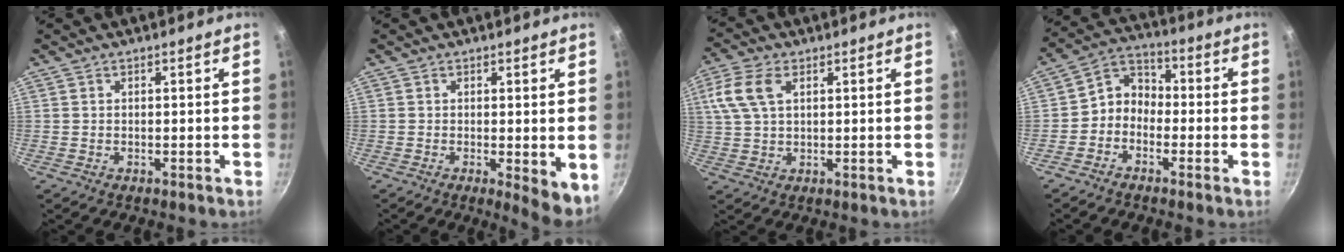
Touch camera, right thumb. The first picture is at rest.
{"total": 5.5, "force": [-0.4, 1.9, 5.1], "torque": [-0.059, -0.009, -0.003]}
{"total": 8.2, "force": [2.8, 4.8, 6.1], "torque": [-0.129, 0.011, 0.050]}
{"total": 6.4, "force": [-2.2, 5.1, 3.1], "torque": [-0.028, 0.041, -0.064]}